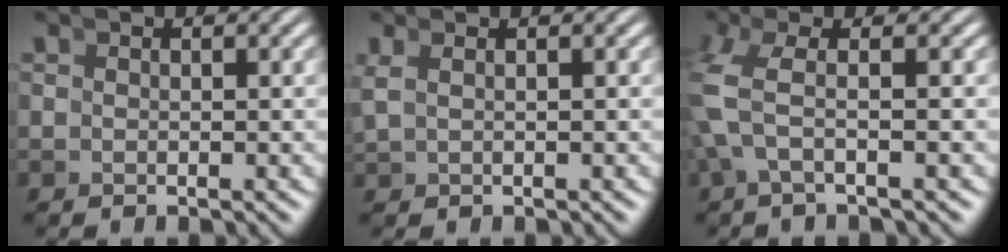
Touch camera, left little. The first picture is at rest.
{"total": 0.9, "force": [0.4, 0.2, 0.7], "torque": [-0.020, 0.010, 0.013]}
{"total": 3.3, "force": [0.4, 1.2, 3.1], "torque": [-0.071, 0.011, 0.000]}